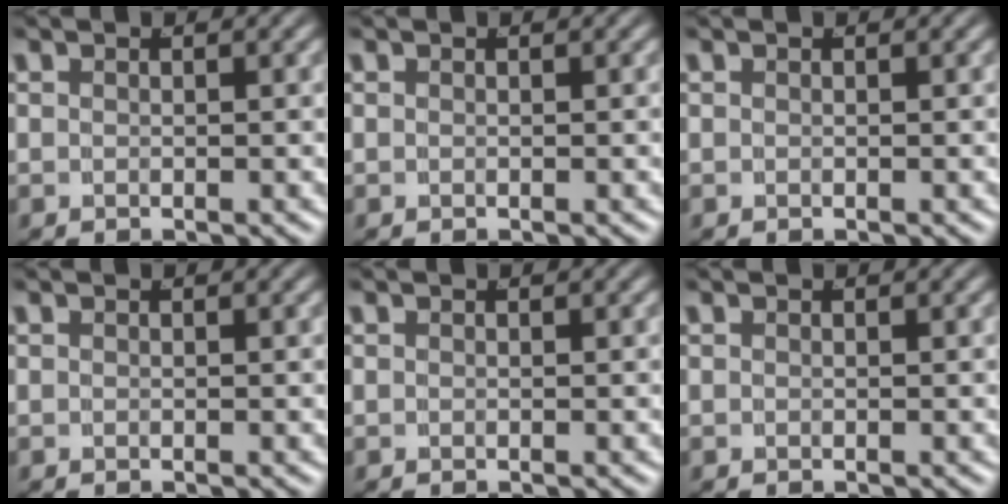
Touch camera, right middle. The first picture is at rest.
{"total": 0.0}
{"total": 0.0}
{"total": 0.0}
{"total": 0.0}
{"total": 0.0}